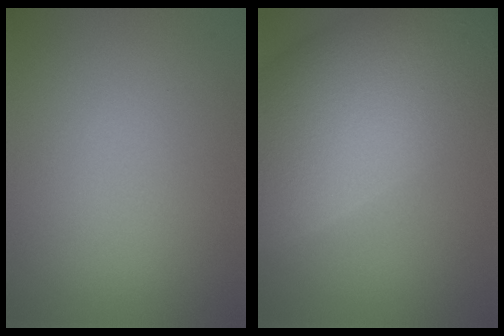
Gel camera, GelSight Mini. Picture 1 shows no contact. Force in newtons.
{"total": 14.4, "press": 14.4, "slide": 0.8}